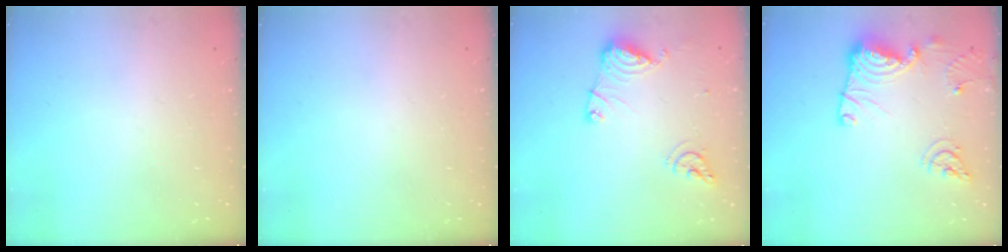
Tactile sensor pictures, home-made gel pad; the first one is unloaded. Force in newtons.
{"total": 0.0}
{"total": 11.9, "press": 11.9, "slide": 1.3}
{"total": 14.1, "press": 14.0, "slide": 1.1}